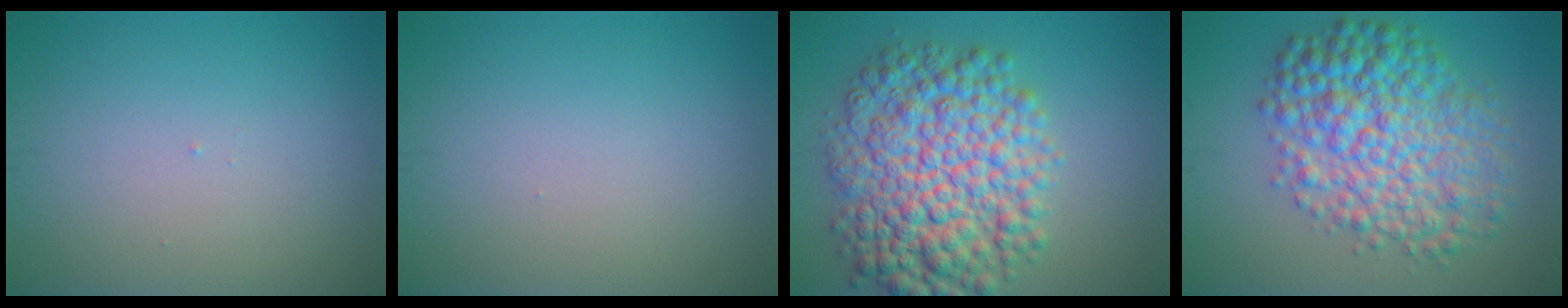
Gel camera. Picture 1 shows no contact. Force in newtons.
{"total": 0.0}
{"total": 10.5, "press": 10.5, "slide": 0.1}
{"total": 8.4, "press": 8.4, "slide": 0.1}